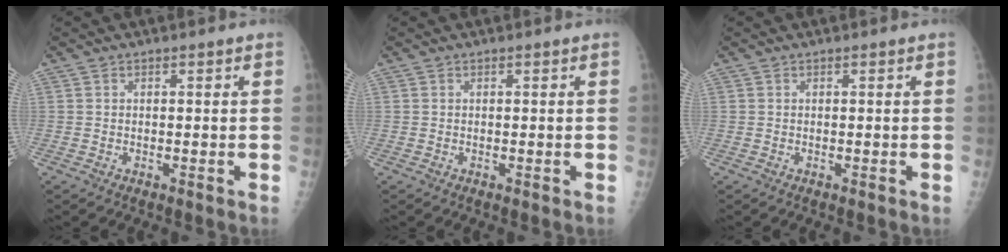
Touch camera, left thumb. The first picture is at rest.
{"total": 0.0}
{"total": 0.0}